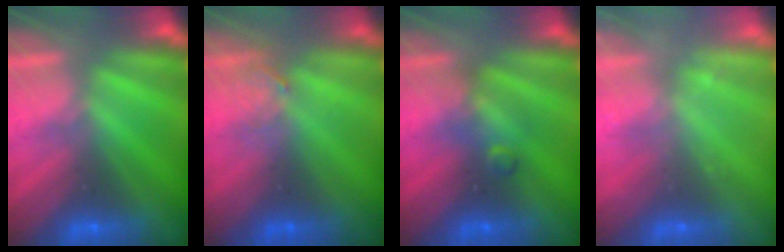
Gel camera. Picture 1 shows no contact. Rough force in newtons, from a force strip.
{"total": 3.9}
{"total": 2.4}
{"total": 2.2}